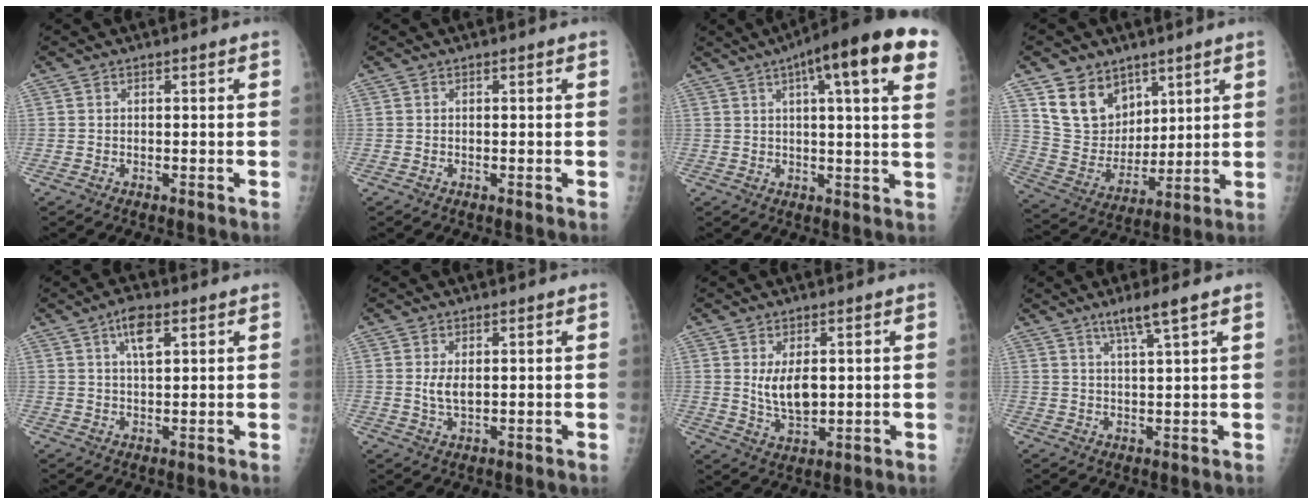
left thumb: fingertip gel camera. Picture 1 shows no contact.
{"total": 0.0}
{"total": 19.3, "force": [9.0, 3.9, 16.6], "torque": [-0.230, 0.008, 0.114]}
{"total": 13.3, "force": [7.8, 9.6, 4.7], "torque": [-0.042, -0.052, 0.159]}
{"total": 5.2, "force": [2.5, 2.1, 4.0], "torque": [-0.066, -0.005, 0.043]}
{"total": 3.0, "force": [0.6, 1.6, 2.5], "torque": [-0.045, -0.009, 0.016]}
{"total": 6.7, "force": [1.2, 3.7, 5.5], "torque": [-0.084, -0.016, 0.031]}
{"total": 5.0, "force": [3.3, -0.3, 3.8], "torque": [-0.072, -0.016, 0.063]}